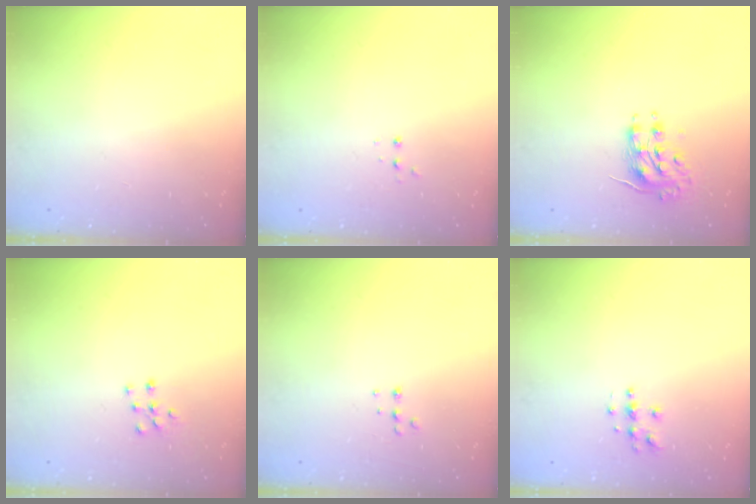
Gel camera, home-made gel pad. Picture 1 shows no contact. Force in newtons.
{"total": 2.8, "press": 2.8, "slide": 0.5}
{"total": 8.6, "press": 8.6, "slide": 0.3}
{"total": 6.8, "press": 6.8, "slide": 0.4}
{"total": 4.5, "press": 4.4, "slide": 0.7}
{"total": 4.6, "press": 4.6, "slide": 0.2}